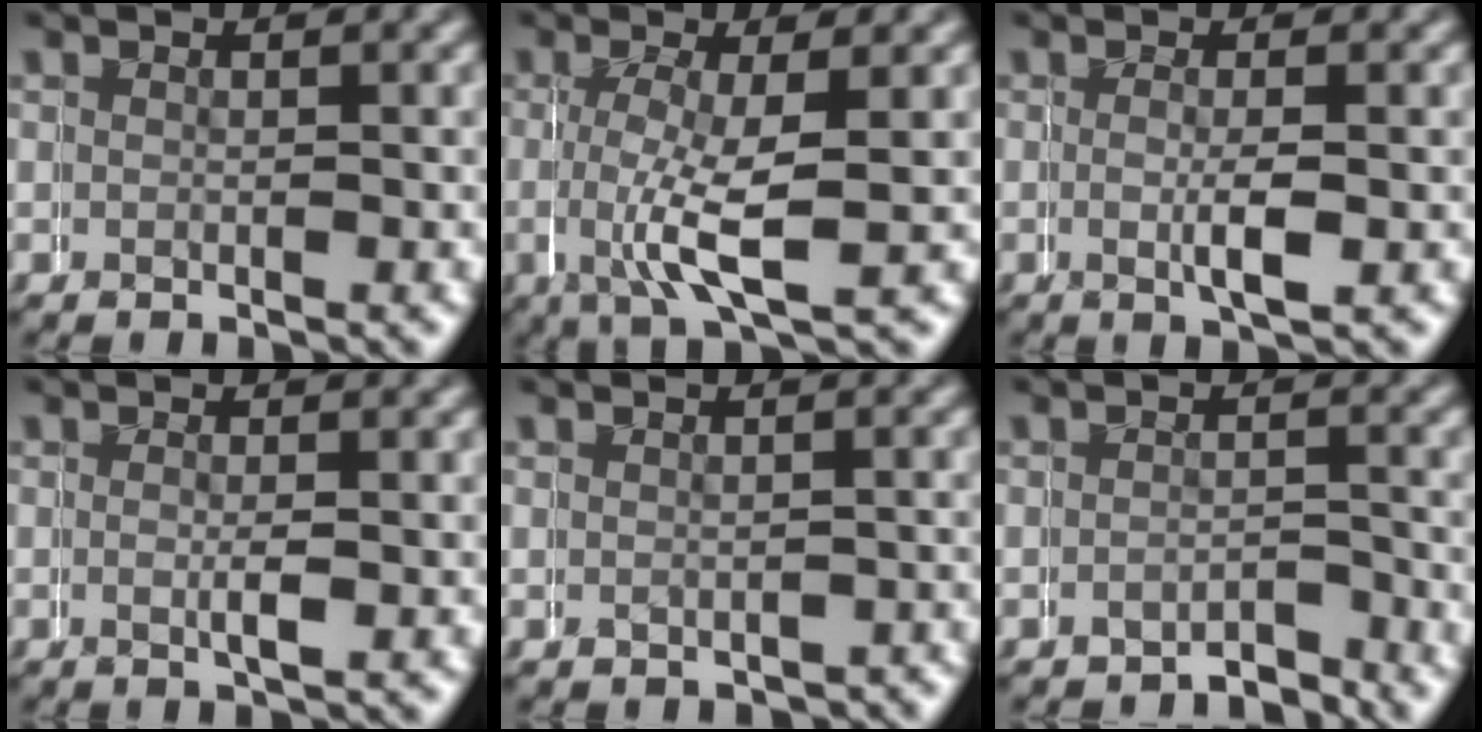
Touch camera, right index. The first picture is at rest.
{"total": 4.4, "force": [0.8, 1.1, 4.2], "torque": [-0.083, -0.004, 0.016]}
{"total": 1.1, "force": [0.4, -0.1, 1.0], "torque": [-0.010, 0.002, 0.004]}
{"total": 0.8, "force": [0.3, -0.1, 0.7], "torque": [0.000, 0.007, 0.003]}
{"total": 1.6, "force": [-1.3, 0.8, -0.2], "torque": [0.000, -0.001, -0.020]}
{"total": 2.7, "force": [-2.7, 0.5, -0.2], "torque": [0.012, -0.007, -0.046]}